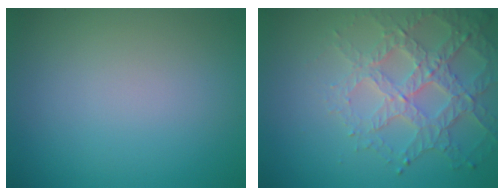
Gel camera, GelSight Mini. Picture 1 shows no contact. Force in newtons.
{"total": 4.7, "press": 4.1, "slide": 2.3}